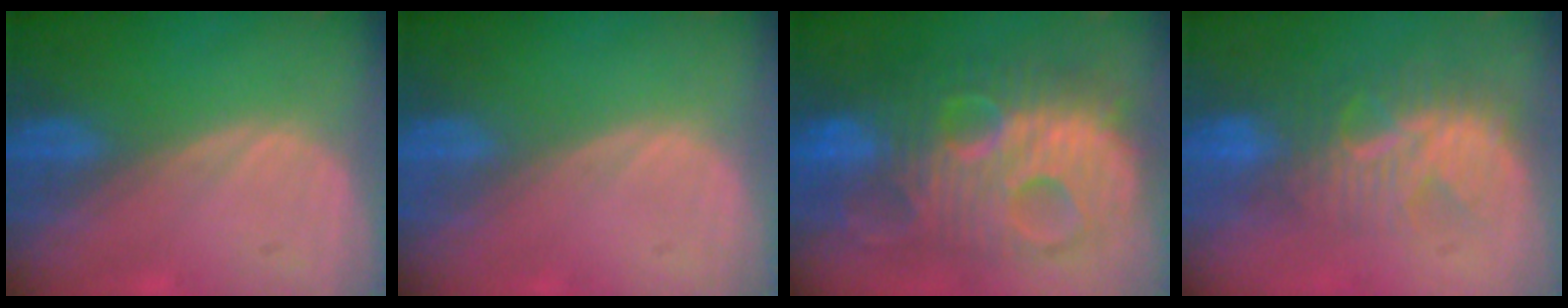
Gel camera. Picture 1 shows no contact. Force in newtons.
{"total": 0.0}
{"total": 13.7, "press": 13.7, "slide": 1.2}
{"total": 8.0, "press": 7.8, "slide": 2.1}